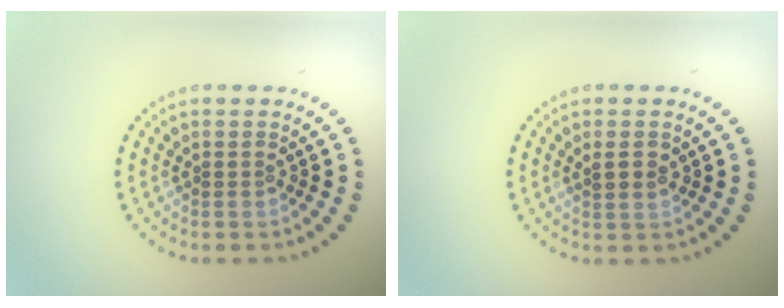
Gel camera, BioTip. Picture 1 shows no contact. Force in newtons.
{"total": 1.1, "press": 1.0, "slide": 0.4}